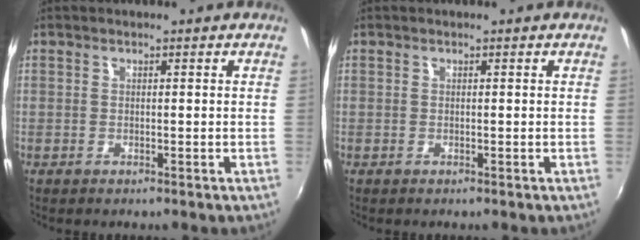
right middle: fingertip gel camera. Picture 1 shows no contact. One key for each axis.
{"total": 0.0}